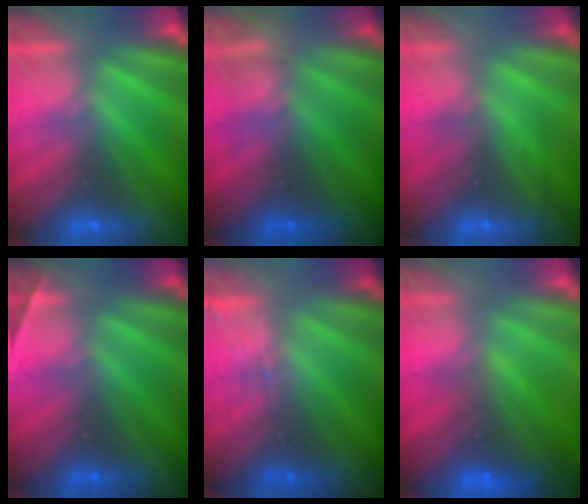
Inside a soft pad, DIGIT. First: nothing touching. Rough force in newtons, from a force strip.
{"total": 2.8}
{"total": 2.4}
{"total": 2.2}
{"total": 1.3}
{"total": 5.8}